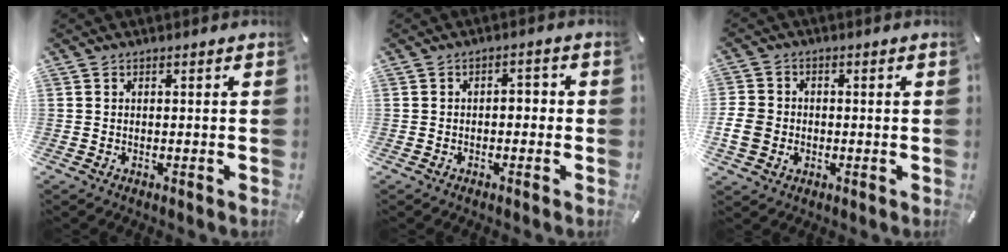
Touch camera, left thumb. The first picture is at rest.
{"total": 2.5, "force": [-1.4, 1.4, 1.5], "torque": [-0.028, 0.013, -0.030]}
{"total": 6.3, "force": [-1.1, 5.6, 2.7], "torque": [-0.068, 0.005, -0.022]}